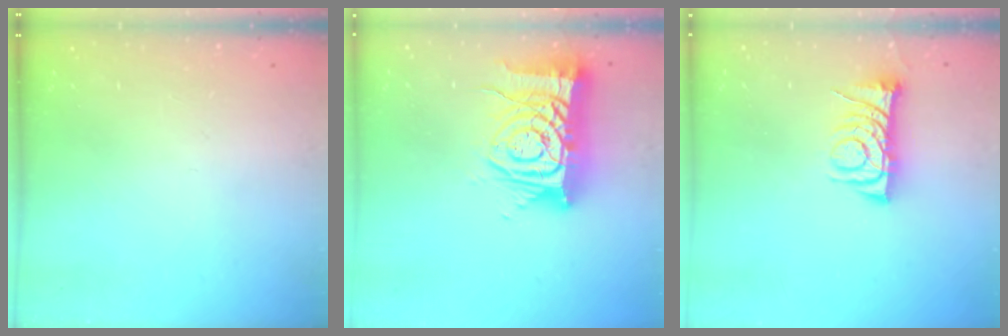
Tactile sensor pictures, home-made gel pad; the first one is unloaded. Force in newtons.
{"total": 17.8, "press": 17.7, "slide": 2.0}
{"total": 7.2, "press": 7.1, "slide": 0.9}